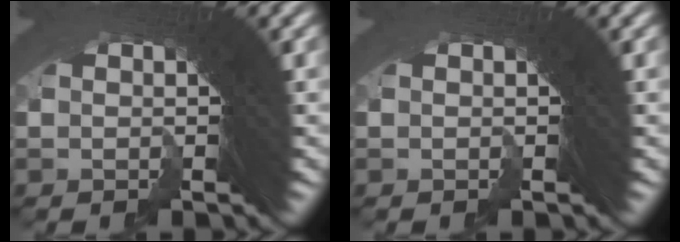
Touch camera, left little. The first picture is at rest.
{"total": 0.0}